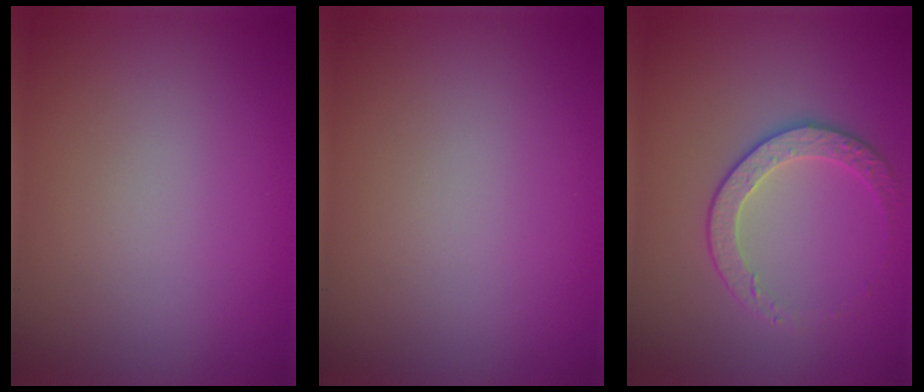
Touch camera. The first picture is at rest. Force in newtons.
{"total": 0.0}
{"total": 2.4, "press": 1.9, "slide": 1.5}